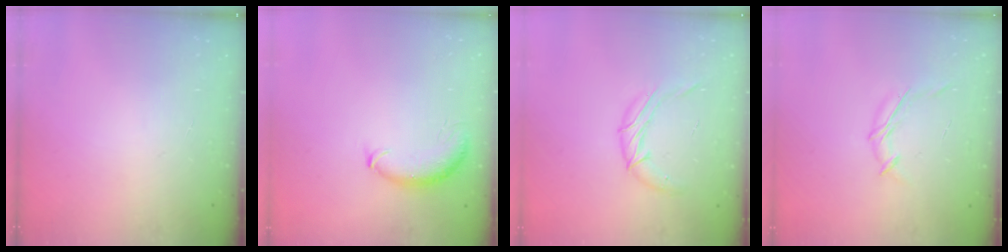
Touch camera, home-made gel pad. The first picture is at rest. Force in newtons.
{"total": 8.7, "press": 8.6, "slide": 1.2}
{"total": 9.5, "press": 9.5, "slide": 0.7}
{"total": 6.8, "press": 6.7, "slide": 0.9}